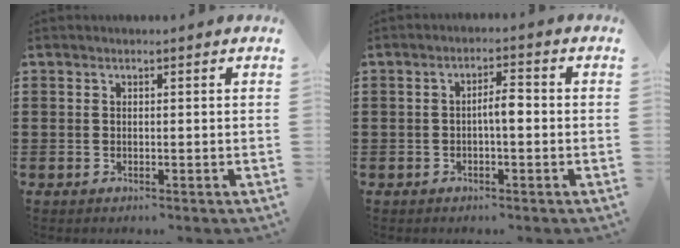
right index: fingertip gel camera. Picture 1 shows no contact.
{"total": 3.2, "force": [-0.5, 0.8, 3.1], "torque": [-0.056, 0.007, -0.012]}